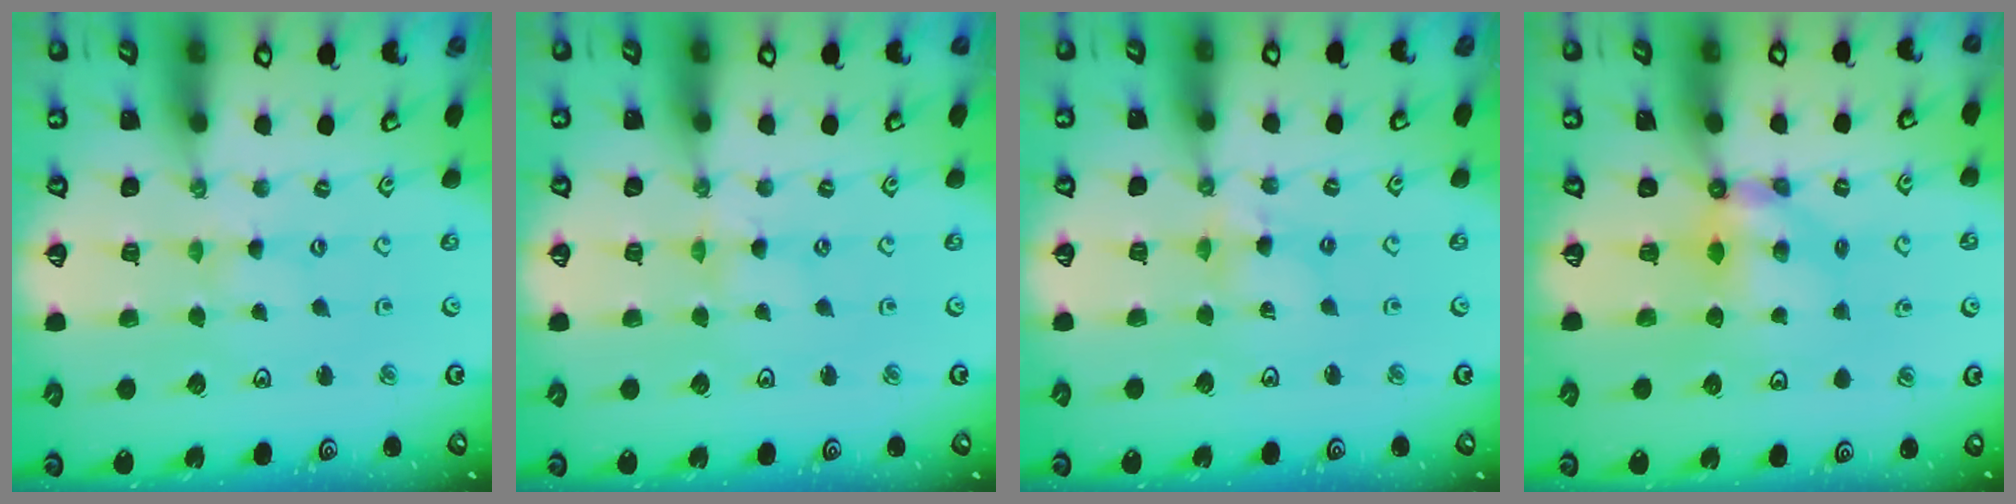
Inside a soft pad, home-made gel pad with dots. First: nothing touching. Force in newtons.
{"total": 0.0}
{"total": 4.5, "press": 4.5, "slide": 0.3}
{"total": 5.4, "press": 5.4, "slide": 0.6}